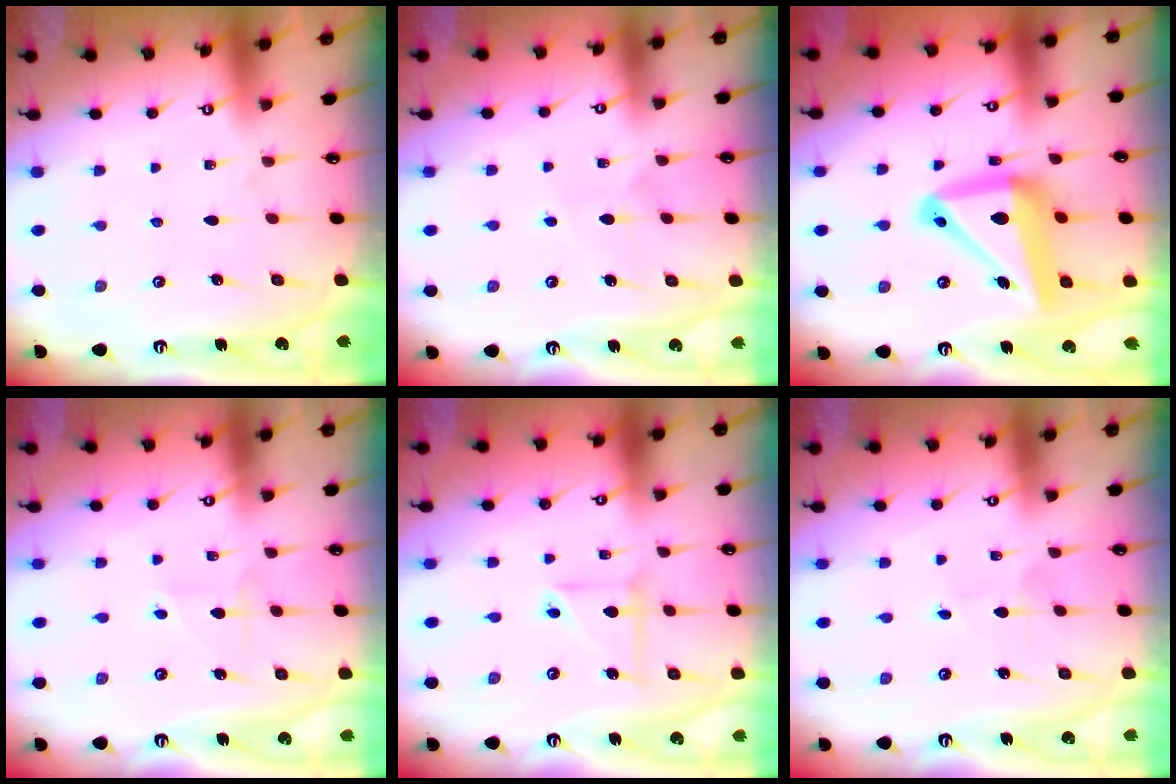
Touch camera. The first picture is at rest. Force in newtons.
{"total": 4.2, "press": 4.1, "slide": 0.4}
{"total": 18.0, "press": 17.8, "slide": 2.3}
{"total": 3.8, "press": 3.8, "slide": 0.6}
{"total": 5.0, "press": 4.8, "slide": 1.4}
{"total": 1.5, "press": 1.5, "slide": 0.1}